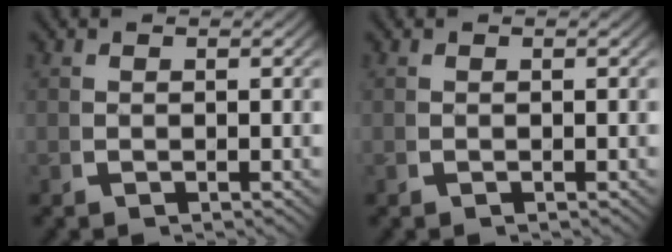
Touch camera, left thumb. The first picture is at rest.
{"total": 0.0}